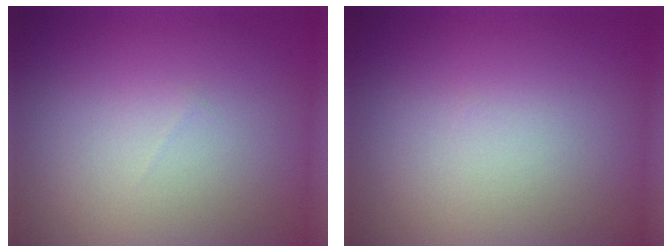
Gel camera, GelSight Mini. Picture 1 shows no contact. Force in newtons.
{"total": 0.0}